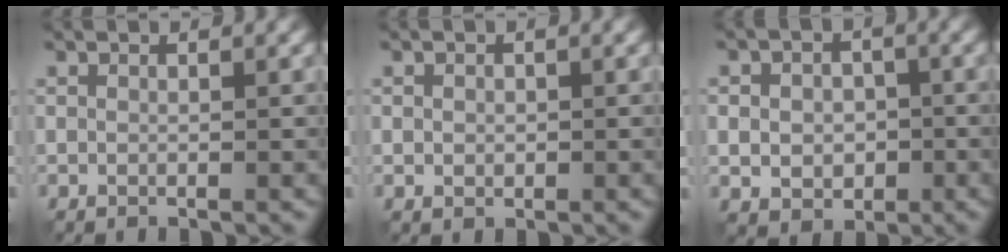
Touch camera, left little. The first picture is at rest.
{"total": 0.8, "force": [0.0, 0.8, 0.4], "torque": [-0.005, -0.002, -0.001]}
{"total": 4.3, "force": [-0.4, 3.5, 2.5], "torque": [-0.037, -0.007, -0.007]}